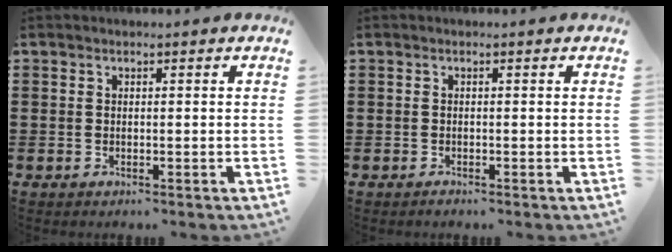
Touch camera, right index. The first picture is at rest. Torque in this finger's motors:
{"motor_torque": [-0.30, 0.43, -0.74, -0.16]}